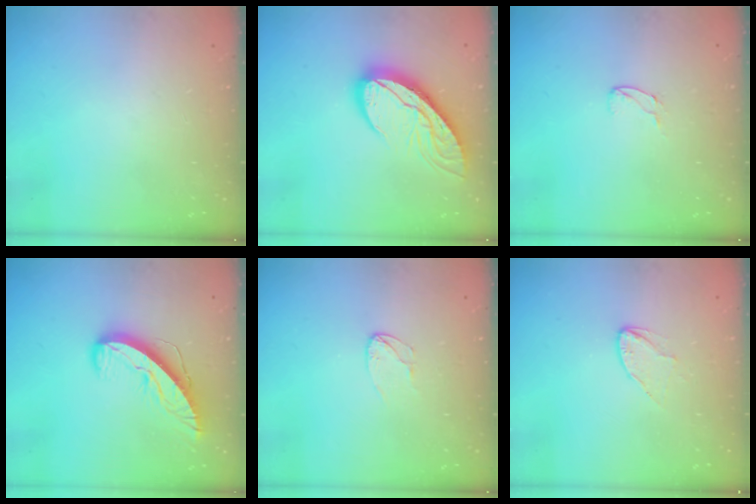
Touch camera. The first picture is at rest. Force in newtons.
{"total": 15.3, "press": 15.2, "slide": 1.8}
{"total": 5.0, "press": 5.0, "slide": 0.5}
{"total": 9.8, "press": 9.7, "slide": 1.2}
{"total": 4.0, "press": 3.9, "slide": 0.3}
{"total": 5.1, "press": 5.1, "slide": 0.2}